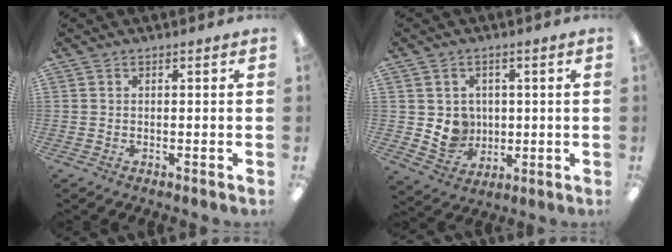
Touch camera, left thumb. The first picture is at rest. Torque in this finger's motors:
{"motor_torque": [-0.43, 0.42, 0.08, -0.12, 0.01]}